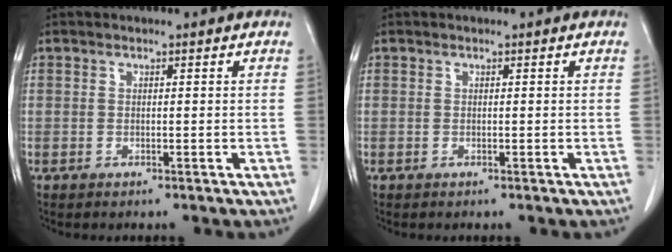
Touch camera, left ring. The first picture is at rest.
{"total": 0.0}